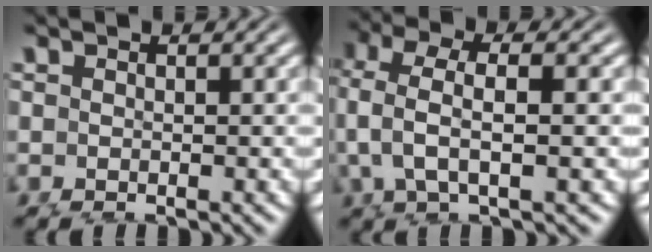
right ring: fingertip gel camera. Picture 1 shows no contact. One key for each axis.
{"total": 5.1, "fx": 2.7, "fy": 2.4, "fz": 3.6, "tx": -0.087, "ty": 0.008, "tz": 0.042}